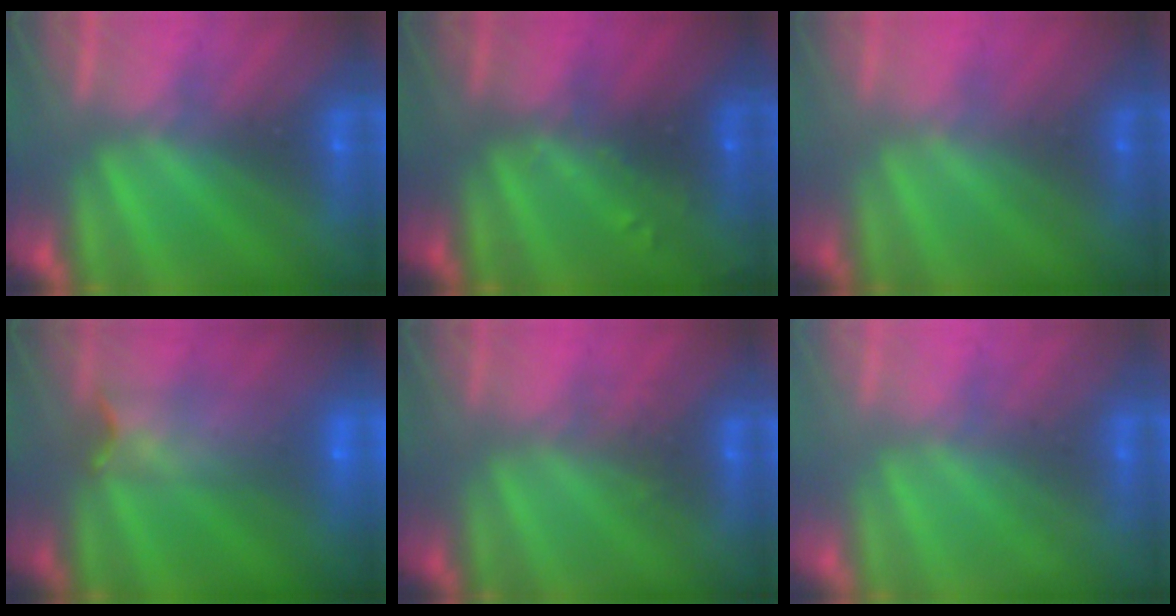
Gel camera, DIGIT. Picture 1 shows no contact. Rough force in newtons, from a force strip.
{"total": 2.8}
{"total": 1.6}
{"total": 6.6}
{"total": 2.8}
{"total": 2.0}